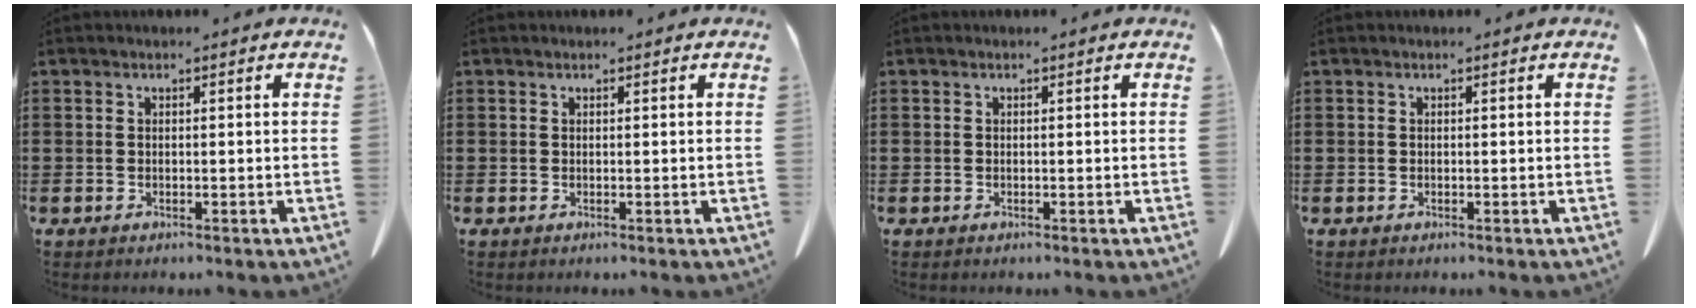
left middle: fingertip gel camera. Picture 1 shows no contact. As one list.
[{"total": 0.0}, {"total": 0.0}, {"total": 0.0}]